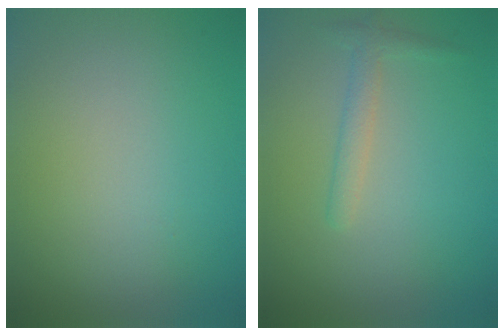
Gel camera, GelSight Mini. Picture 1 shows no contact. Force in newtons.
{"total": 1.6, "press": 1.6, "slide": 0.1}